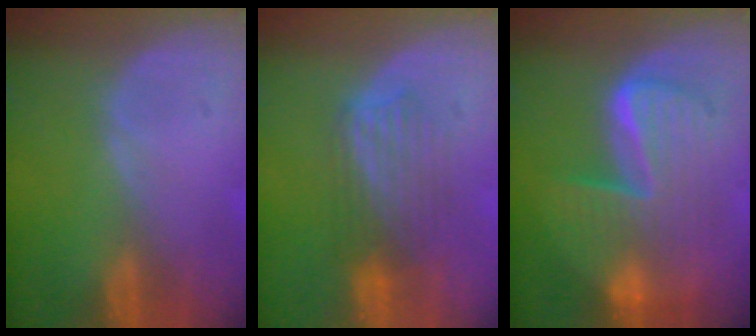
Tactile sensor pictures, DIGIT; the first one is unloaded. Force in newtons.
{"total": 5.6, "press": 5.6, "slide": 0.4}
{"total": 10.5, "press": 10.4, "slide": 0.9}